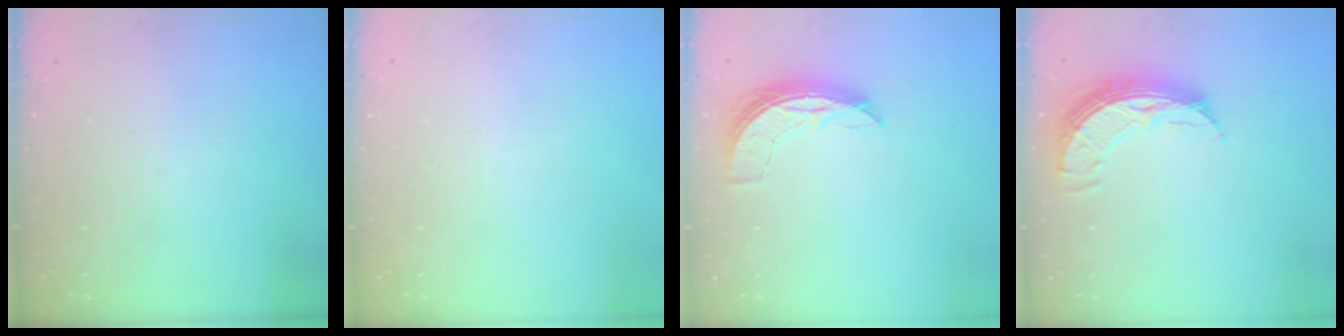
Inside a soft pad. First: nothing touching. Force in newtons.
{"total": 0.0}
{"total": 6.8, "press": 6.8, "slide": 0.6}
{"total": 9.0, "press": 9.0, "slide": 0.9}